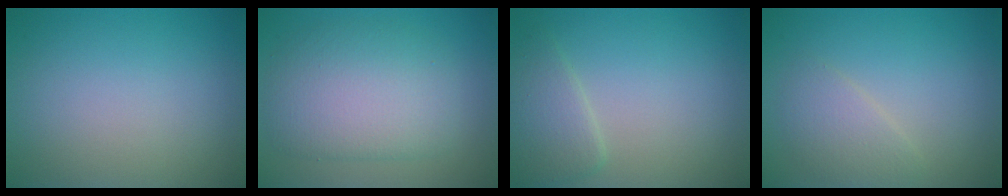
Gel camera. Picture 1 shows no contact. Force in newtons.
{"total": 6.1, "press": 6.1, "slide": 0.2}
{"total": 2.7, "press": 2.7, "slide": 0.1}
{"total": 2.2, "press": 2.2, "slide": 0.1}